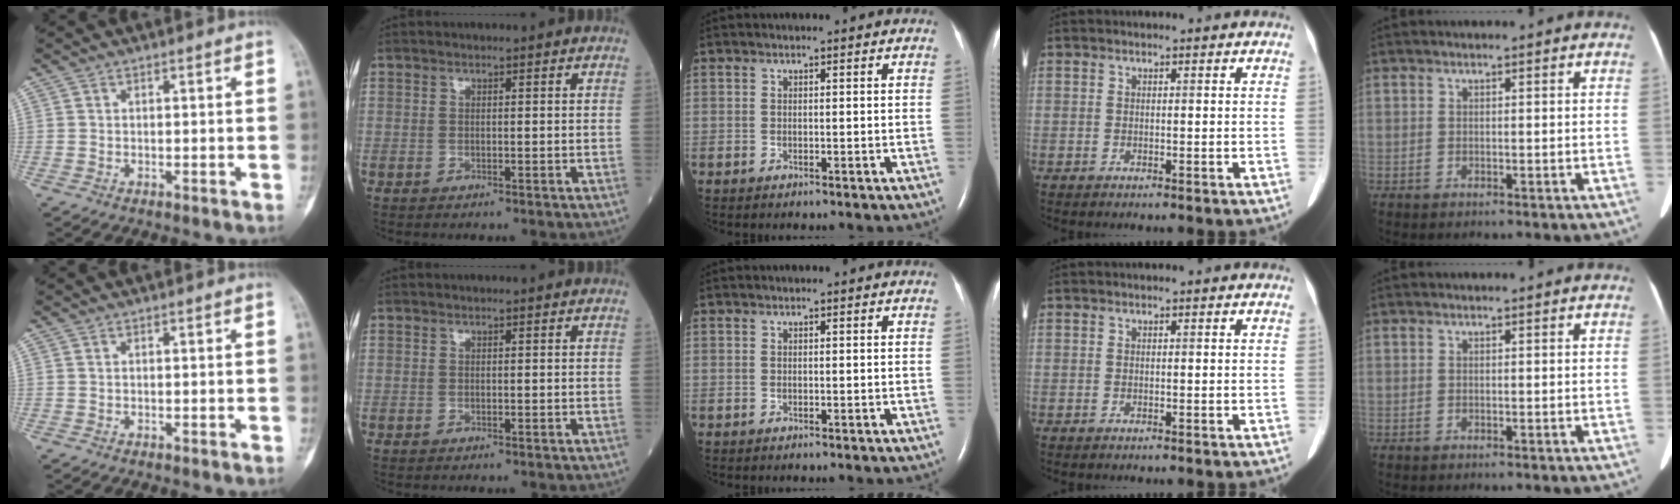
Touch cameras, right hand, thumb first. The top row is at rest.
{}